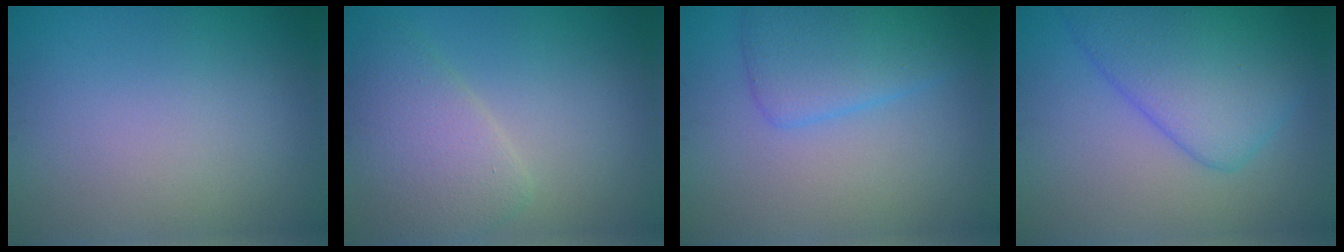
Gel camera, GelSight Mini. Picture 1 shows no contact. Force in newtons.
{"total": 4.3, "press": 4.3, "slide": 0.5}
{"total": 4.5, "press": 4.5, "slide": 0.1}
{"total": 7.5, "press": 7.5, "slide": 0.3}